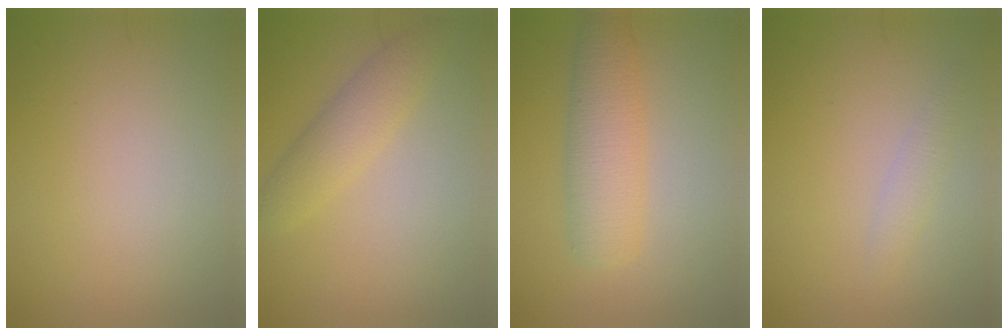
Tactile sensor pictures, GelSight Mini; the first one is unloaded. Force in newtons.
{"total": 2.8, "press": 2.8, "slide": 0.1}
{"total": 4.2, "press": 4.2, "slide": 0.0}
{"total": 1.2, "press": 1.2, "slide": 0.0}